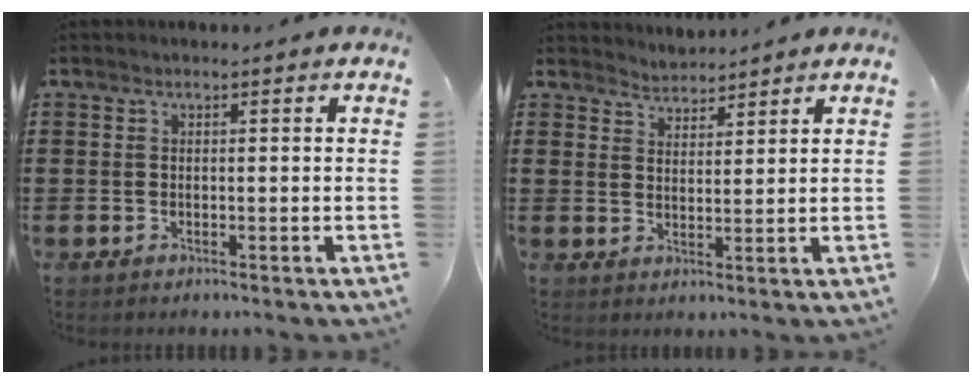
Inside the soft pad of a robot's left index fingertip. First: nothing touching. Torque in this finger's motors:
{"motor_torque": [0.05, -0.05, -0.02, -0.01]}